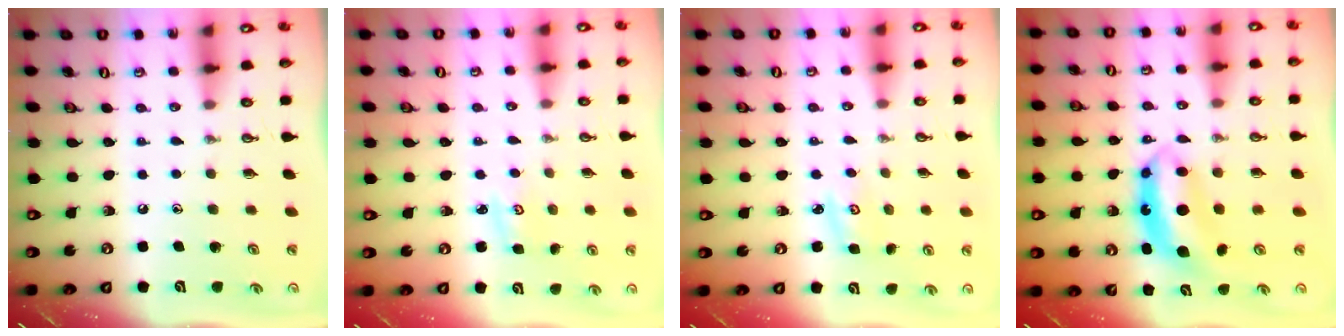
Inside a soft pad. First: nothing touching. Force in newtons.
{"total": 2.6, "press": 2.6, "slide": 0.2}
{"total": 2.9, "press": 2.9, "slide": 0.3}
{"total": 7.5, "press": 7.5, "slide": 0.6}